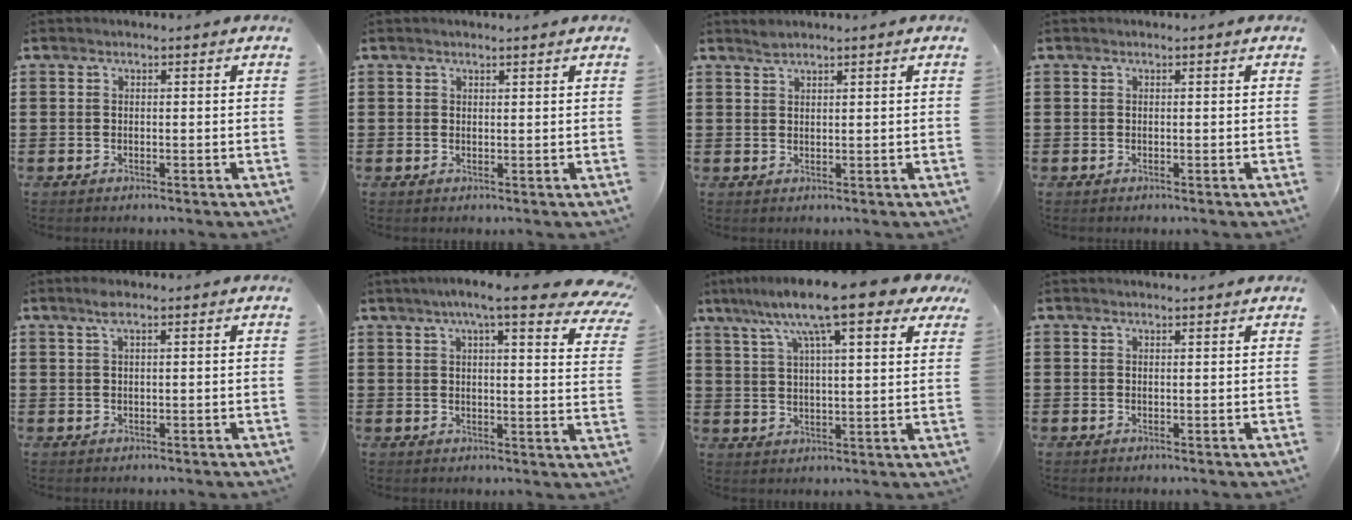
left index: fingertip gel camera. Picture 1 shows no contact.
{"total": 0.8, "force": [0.8, 0.1, 0.2], "torque": [-0.005, 0.000, 0.016]}
{"total": 1.4, "force": [1.3, 0.2, 0.5], "torque": [-0.013, 0.000, 0.026]}
{"total": 0.0}
{"total": 1.9, "force": [1.1, 0.4, 1.6], "torque": [-0.034, 0.003, 0.019]}
{"total": 8.3, "force": [6.6, 0.3, 5.1], "torque": [-0.094, -0.020, 0.110]}
{"total": 13.3, "force": [9.0, 2.5, 9.5], "torque": [-0.186, -0.014, 0.149]}
{"total": 0.9, "force": [0.9, 0.0, 0.3], "torque": [-0.007, -0.001, 0.018]}